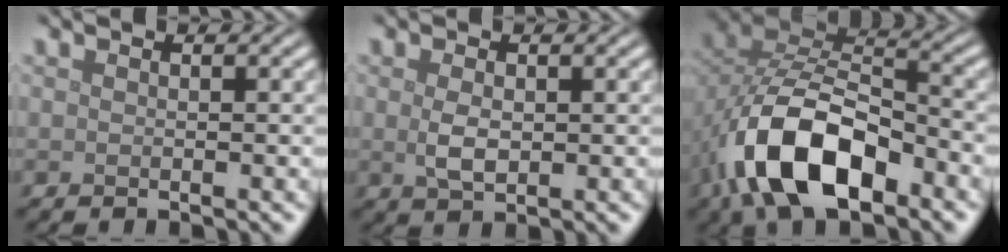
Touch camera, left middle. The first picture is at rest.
{"total": 2.1, "force": [0.1, 1.2, 1.8], "torque": [-0.042, -0.003, 0.004]}
{"total": 11.1, "force": [-5.1, 5.9, 7.9], "torque": [-0.158, 0.002, -0.094]}